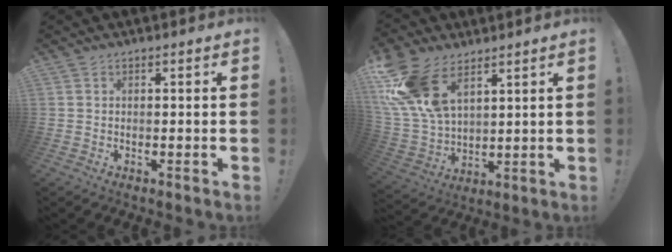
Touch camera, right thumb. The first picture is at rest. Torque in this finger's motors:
{"motor_torque": [-0.71, 1.72, 0.45, 0.32, 0.56]}